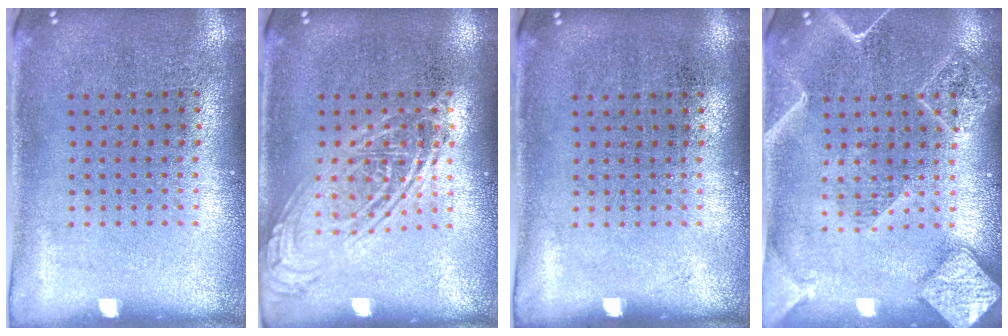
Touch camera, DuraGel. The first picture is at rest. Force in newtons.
{"total": 2.5, "press": 2.4, "slide": 0.3}
{"total": 0.0}
{"total": 2.1, "press": 2.1, "slide": 0.3}